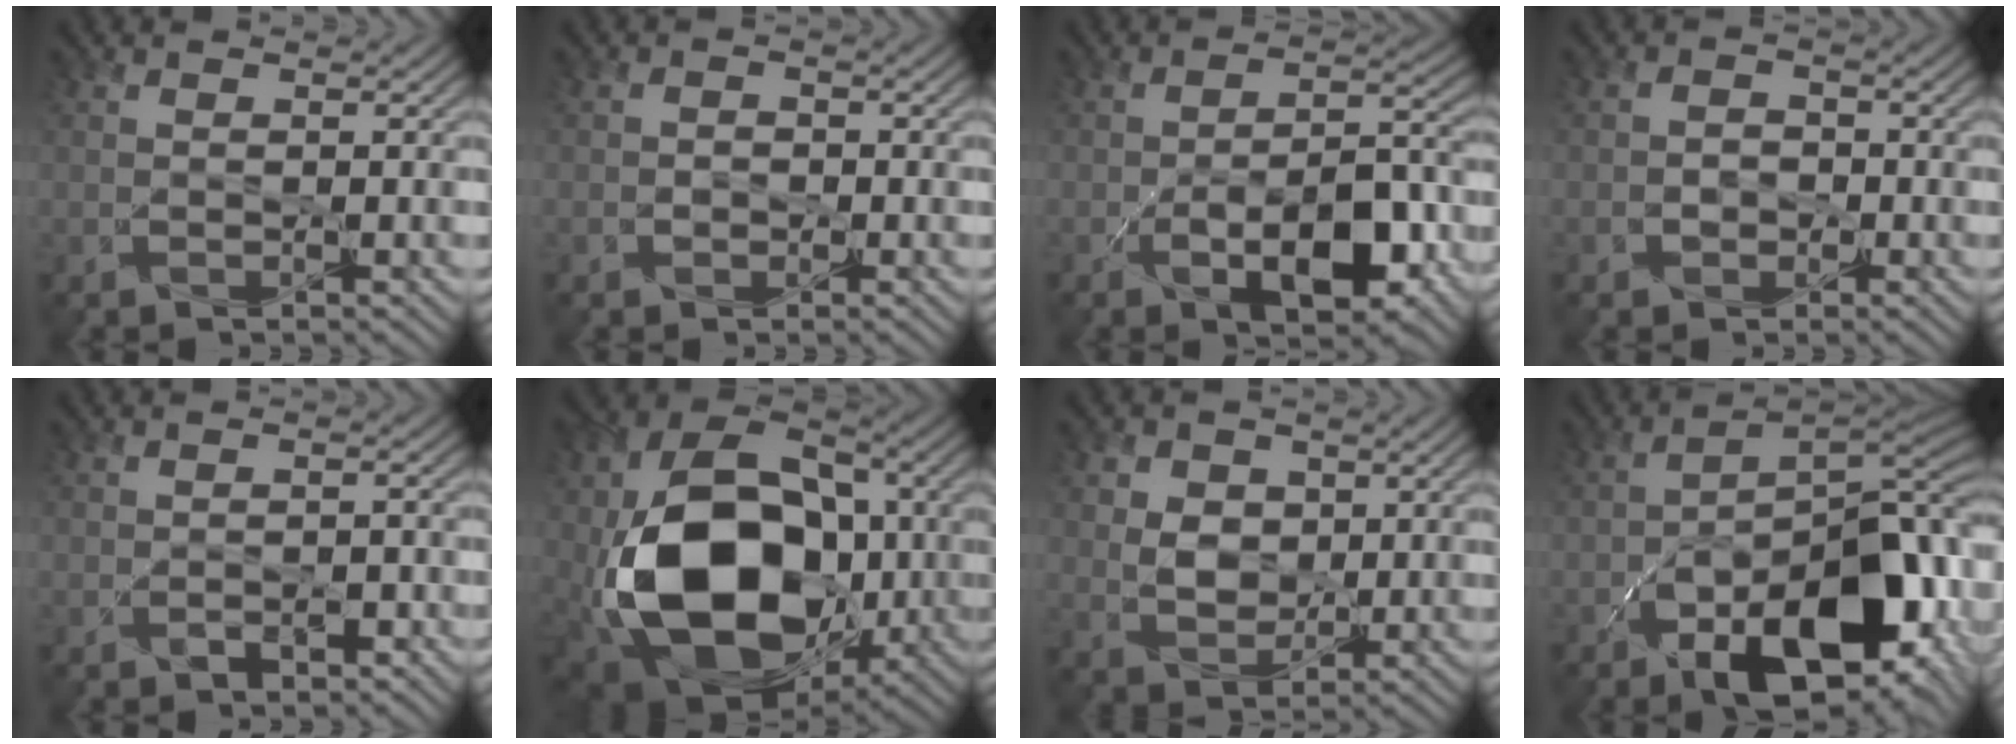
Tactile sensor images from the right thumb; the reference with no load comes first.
{"total": 0.8, "force": [-0.3, 0.7, 0.0], "torque": [0.004, 0.002, -0.008]}
{"total": 9.3, "force": [-4.0, 4.2, 7.2], "torque": [-0.112, -0.003, -0.065]}
{"total": 1.5, "force": [-0.6, 1.3, 0.4], "torque": [0.004, 0.003, -0.018]}
{"total": 1.6, "force": [-1.0, 0.9, 0.9], "torque": [-0.012, 0.002, -0.015]}
{"total": 19.0, "force": [-2.3, 13.4, 13.2], "torque": [-0.259, -0.012, -0.042]}
{"total": 3.8, "force": [1.0, 3.1, 1.9], "torque": [-0.047, -0.002, 0.012]}
{"total": 14.8, "force": [-6.5, 7.0, 11.3], "torque": [-0.155, -0.013, -0.113]}